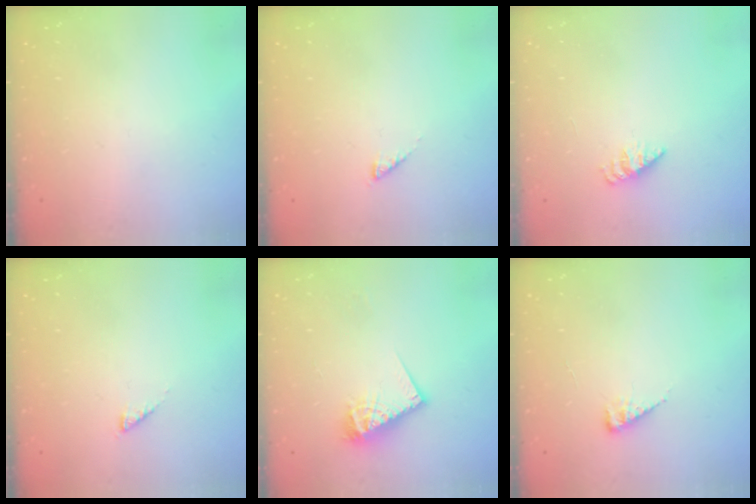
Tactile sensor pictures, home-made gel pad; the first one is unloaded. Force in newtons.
{"total": 1.2, "press": 1.2, "slide": 0.3}
{"total": 2.2, "press": 2.2, "slide": 0.3}
{"total": 1.2, "press": 1.2, "slide": 0.3}
{"total": 10.0, "press": 9.9, "slide": 0.8}
{"total": 5.2, "press": 5.2, "slide": 0.5}